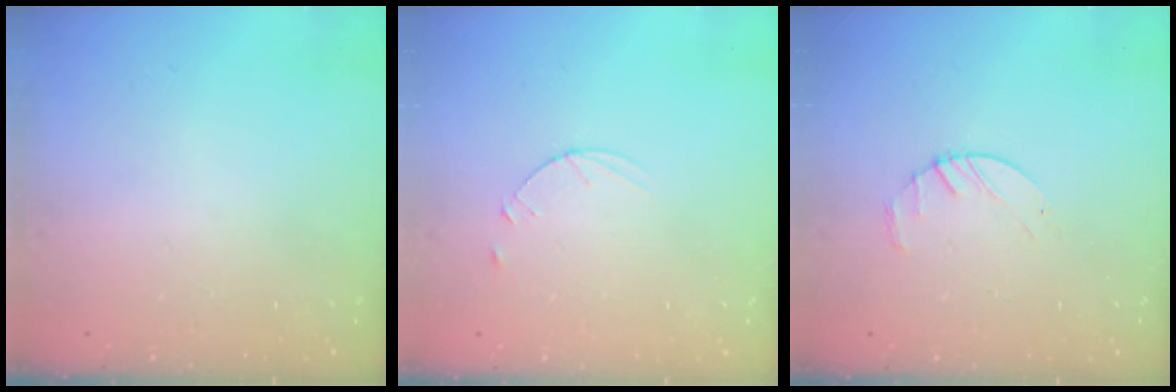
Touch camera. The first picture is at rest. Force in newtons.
{"total": 3.6, "press": 3.5, "slide": 0.4}
{"total": 2.4, "press": 2.3, "slide": 0.3}